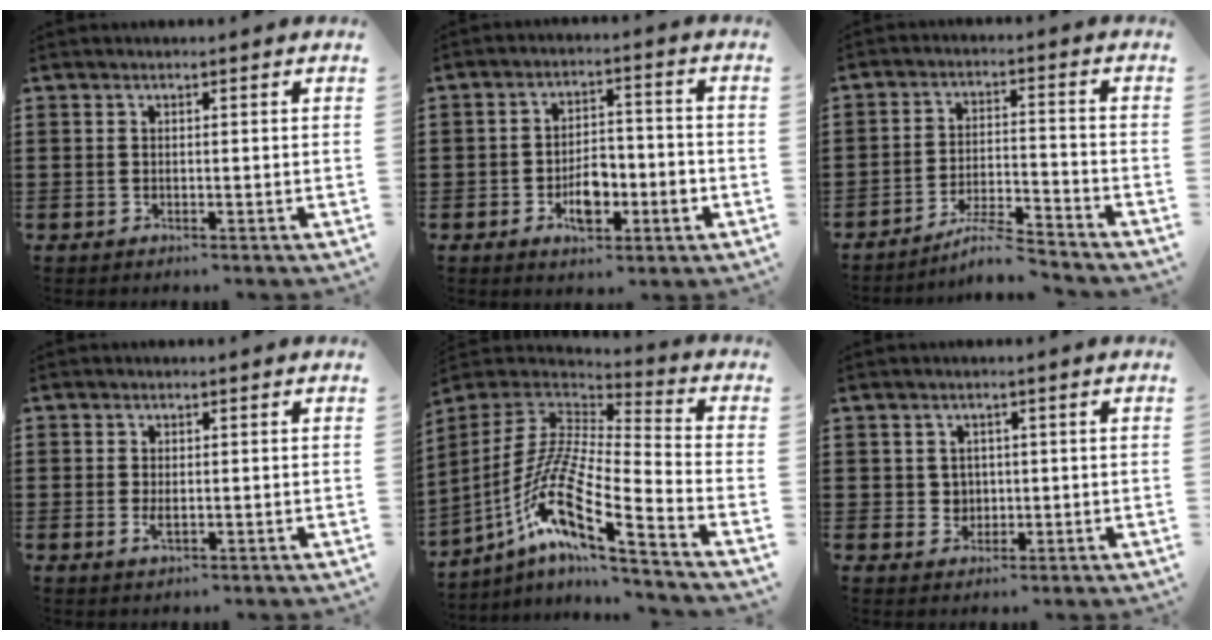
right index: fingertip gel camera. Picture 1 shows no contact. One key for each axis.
{"total": 6.2, "fx": -2.5, "fy": 2.9, "fz": 4.9, "tx": -0.080, "ty": 0.003, "tz": -0.044}
{"total": 6.1, "fx": -5.7, "fy": 0.1, "fz": 2.2, "tx": -0.052, "ty": -0.008, "tz": -0.112}
{"total": 1.3, "fx": -0.1, "fy": 0.6, "fz": 1.1, "tx": -0.023, "ty": -0.002, "tz": 0.000}
{"total": 12.4, "fx": -6.9, "fy": 1.6, "fz": 10.1, "tx": -0.236, "ty": -0.024, "tz": -0.152}
{"total": 2.2, "fx": 0.4, "fy": 2.1, "fz": 0.5, "tx": -0.020, "ty": 0.008, "tz": 0.006}